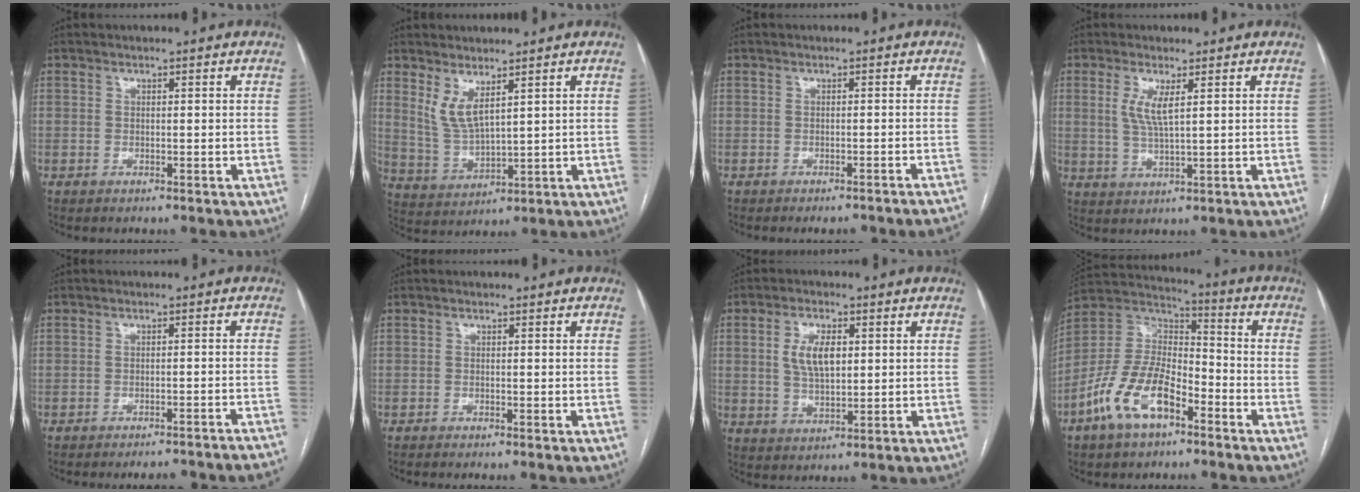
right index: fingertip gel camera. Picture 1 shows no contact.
{"total": 5.4, "force": [3.2, 1.2, 4.2], "torque": [-0.095, -0.017, 0.077]}
{"total": 8.0, "force": [-7.5, -0.5, 2.8], "torque": [-0.015, -0.014, -0.084]}
{"total": 4.3, "force": [1.5, 0.4, 4.1], "torque": [-0.091, -0.006, 0.035]}
{"total": 14.0, "force": [-13.4, -0.6, 3.8], "torque": [-0.022, -0.006, -0.152]}
{"total": 1.6, "force": [-1.4, -0.1, 0.7], "torque": [-0.006, 0.001, -0.017]}
{"total": 6.3, "force": [1.4, 2.7, 5.4], "torque": [-0.107, 0.004, 0.031]}
{"total": 13.4, "force": [-7.3, 5.9, 9.6], "torque": [-0.202, 0.012, -0.140]}